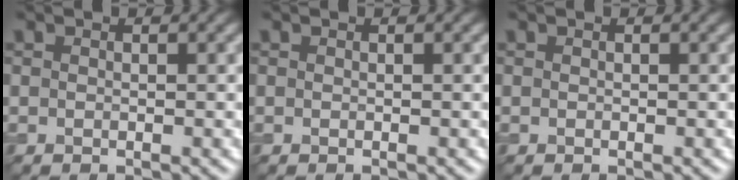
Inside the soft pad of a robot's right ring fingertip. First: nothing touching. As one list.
[{"total": 0.0}, {"total": 0.0}]